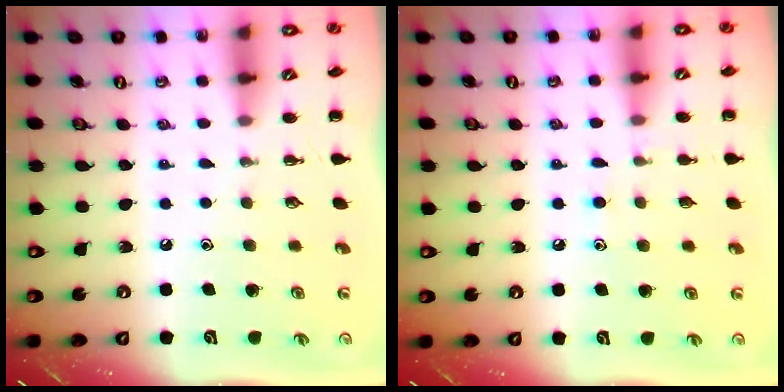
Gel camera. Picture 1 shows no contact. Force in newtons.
{"total": 5.5, "press": 5.3, "slide": 1.7}